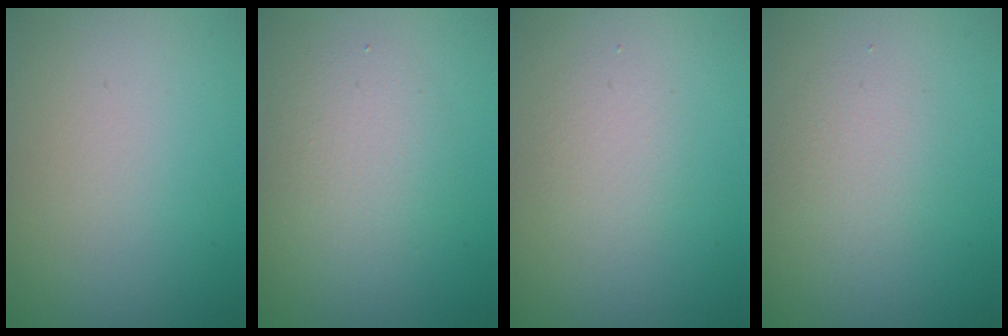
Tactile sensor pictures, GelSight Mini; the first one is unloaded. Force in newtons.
{"total": 3.0, "press": 3.0, "slide": 0.2}
{"total": 1.5, "press": 1.5, "slide": 0.2}
{"total": 1.8, "press": 1.8, "slide": 0.1}